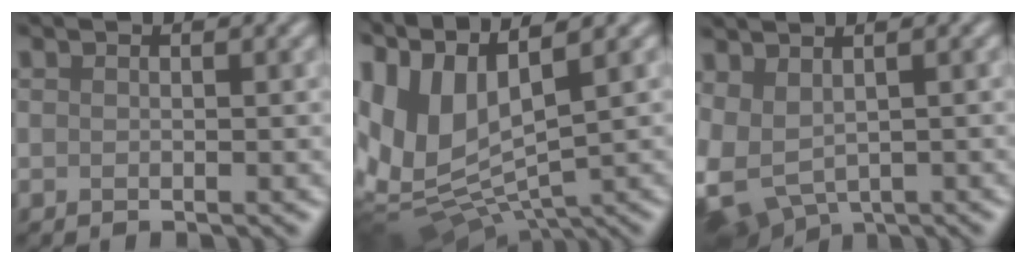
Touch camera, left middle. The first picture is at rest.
{"total": 12.5, "force": [4.3, 6.8, 9.6], "torque": [-0.226, 0.004, 0.095]}
{"total": 5.5, "force": [0.3, 3.4, 4.3], "torque": [-0.099, -0.018, 0.020]}